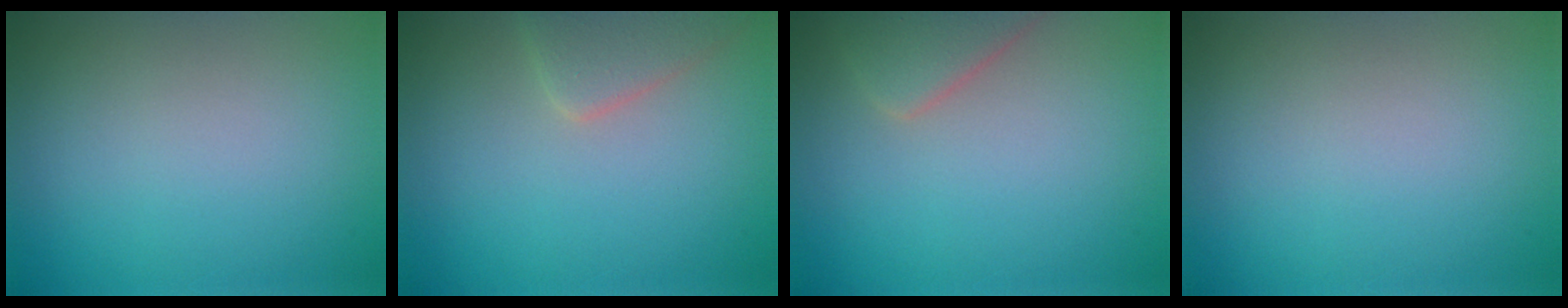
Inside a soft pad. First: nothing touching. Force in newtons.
{"total": 2.7, "press": 2.7, "slide": 0.1}
{"total": 2.8, "press": 2.8, "slide": 0.2}
{"total": 0.0}